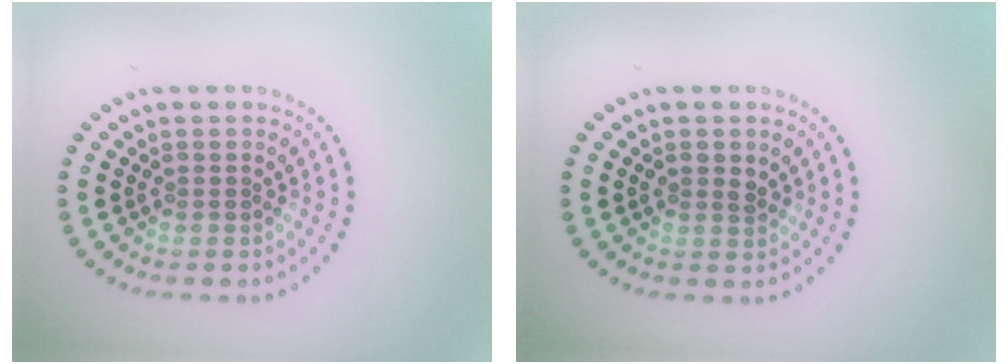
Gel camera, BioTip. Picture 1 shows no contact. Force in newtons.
{"total": 1.2, "press": 1.1, "slide": 0.4}